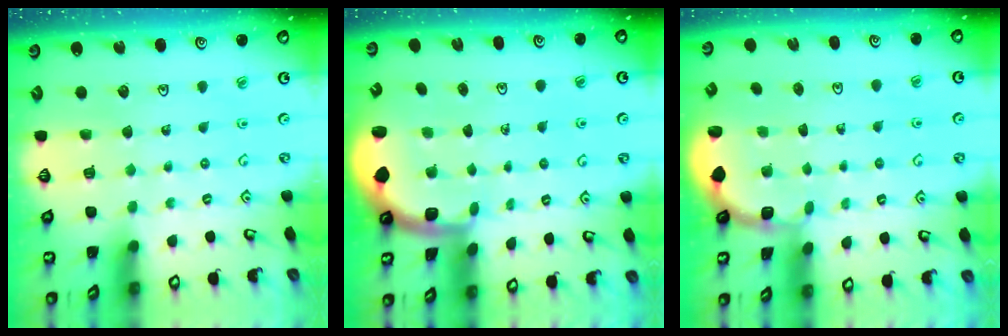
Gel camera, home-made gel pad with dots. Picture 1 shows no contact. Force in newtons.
{"total": 1.7, "press": 1.7, "slide": 0.3}
{"total": 2.0, "press": 1.8, "slide": 0.7}